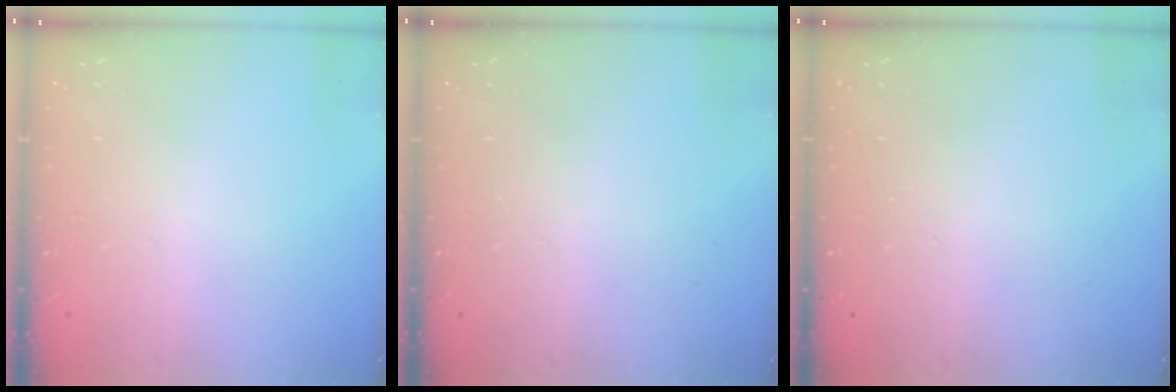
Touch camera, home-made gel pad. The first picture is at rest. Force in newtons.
{"total": 0.0}
{"total": 0.0}